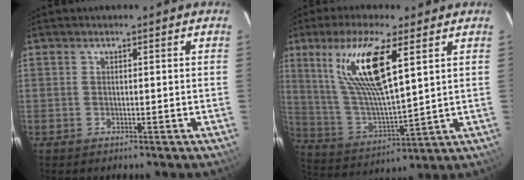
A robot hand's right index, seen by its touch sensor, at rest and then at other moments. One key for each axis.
{"total": 16.4, "fx": 7.7, "fy": 3.4, "fz": 14.1, "tx": -0.274, "ty": 0.001, "tz": 0.159}